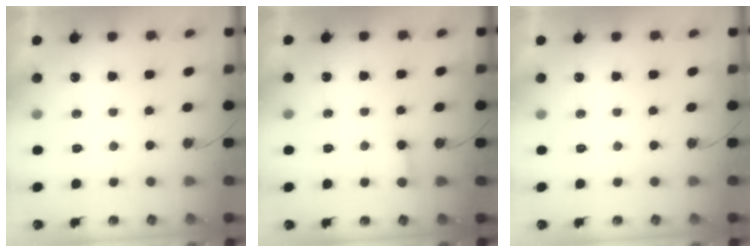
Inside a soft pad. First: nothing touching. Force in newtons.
{"total": 3.7, "press": 3.7, "slide": 0.3}
{"total": 0.0}